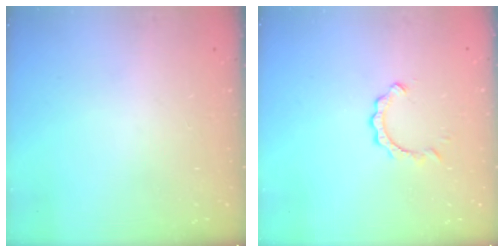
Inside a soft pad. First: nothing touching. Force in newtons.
{"total": 2.8, "press": 2.8, "slide": 0.3}